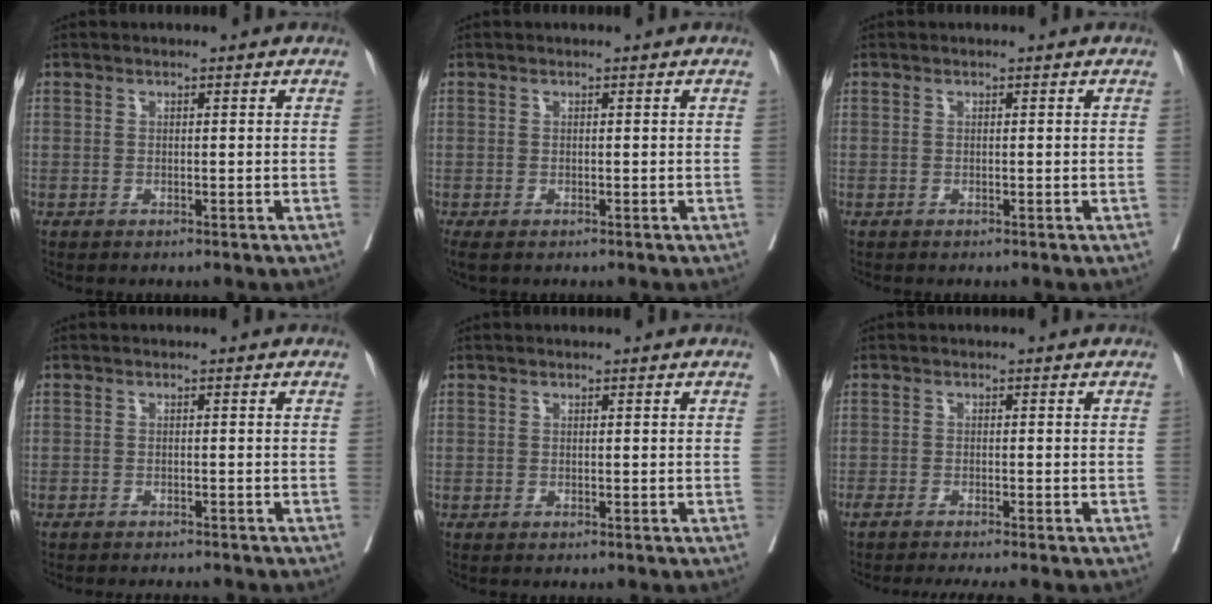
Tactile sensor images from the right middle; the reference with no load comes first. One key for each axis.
{"total": 2.1, "fx": -1.4, "fy": 1.1, "fz": 1.2, "tx": -0.020, "ty": -0.007, "tz": -0.021}
{"total": 0.0}
{"total": 5.3, "fx": -5.0, "fy": 0.8, "fz": 1.6, "tx": -0.016, "ty": -0.005, "tz": -0.063}
{"total": 0.0}
{"total": 6.9, "fx": -6.1, "fy": -0.2, "fz": 3.1, "tx": -0.025, "ty": -0.008, "tz": -0.091}